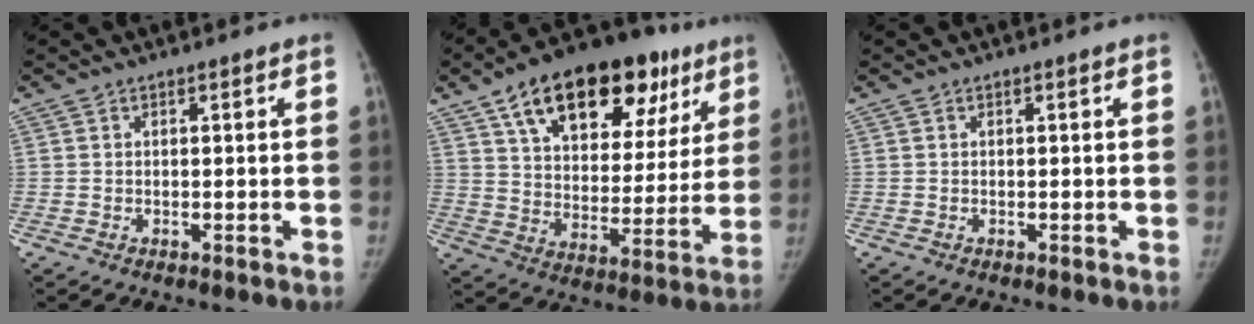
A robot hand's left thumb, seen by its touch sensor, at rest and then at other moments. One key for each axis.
{"total": 27.9, "fx": 15.2, "fy": 14.9, "fz": 18.0, "tx": -0.236, "ty": 0.005, "tz": 0.236}
{"total": 0.0}